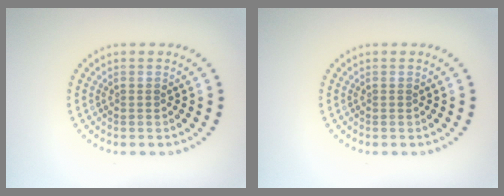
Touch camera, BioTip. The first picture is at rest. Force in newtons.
{"total": 0.0}